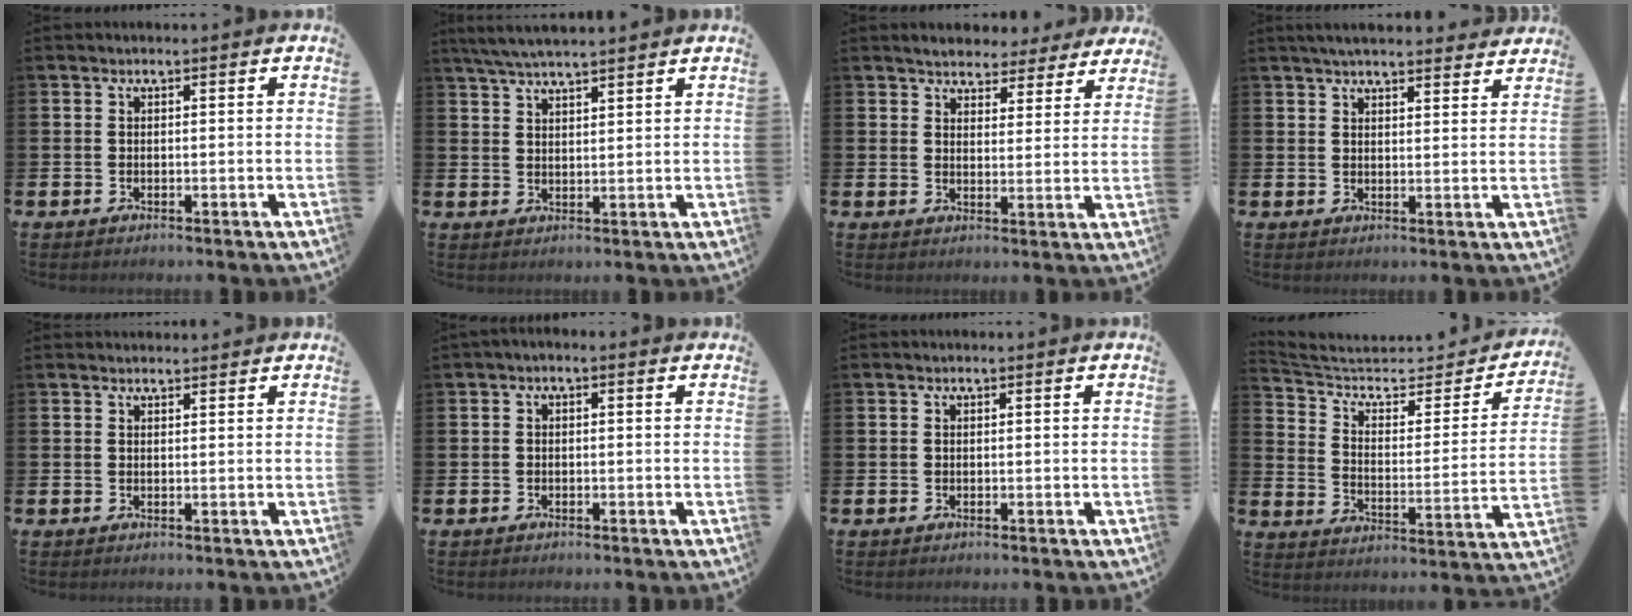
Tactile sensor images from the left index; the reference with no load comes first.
{"total": 4.7, "force": [4.5, 0.3, 1.5], "torque": [-0.037, -0.014, 0.081]}
{"total": 4.4, "force": [4.2, 1.3, 0.2], "torque": [-0.009, -0.028, 0.071]}
{"total": 4.3, "force": [4.1, 0.6, 1.2], "torque": [-0.028, -0.013, 0.075]}
{"total": 1.2, "force": [1.2, 0.2, 0.1], "torque": [0.010, -0.003, 0.020]}
{"total": 0.8, "force": [-0.5, 0.3, 0.5], "torque": [-0.006, -0.003, -0.012]}
{"total": 0.0}
{"total": 6.4, "force": [5.0, 2.9, 2.7], "torque": [-0.074, -0.039, 0.078]}